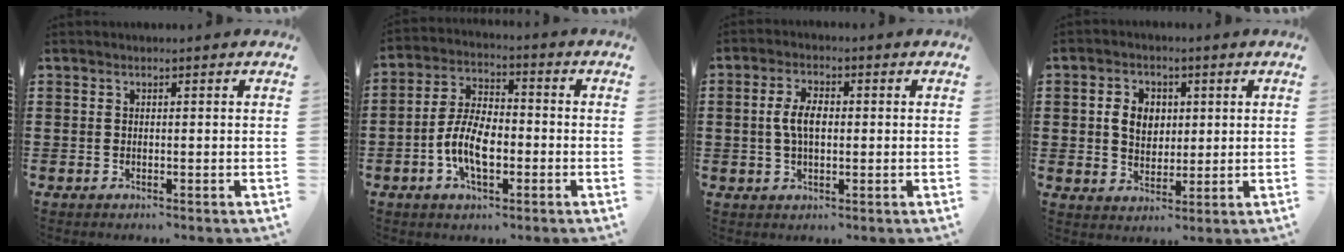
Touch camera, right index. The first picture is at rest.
{"total": 8.1, "force": [-2.4, 4.0, 6.6], "torque": [-0.154, -0.001, -0.052]}
{"total": 4.7, "force": [0.2, 2.3, 4.1], "torque": [-0.095, 0.002, -0.003]}
{"total": 5.0, "force": [0.8, 4.0, 3.0], "torque": [-0.064, 0.012, 0.009]}